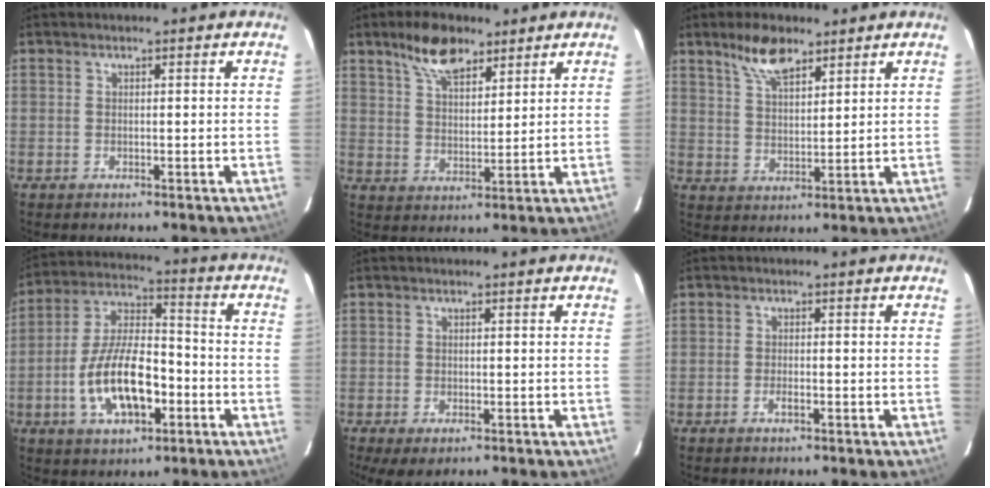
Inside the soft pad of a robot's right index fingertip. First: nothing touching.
{"total": 8.6, "force": [6.1, 3.4, 5.1], "torque": [-0.092, 0.009, 0.110]}
{"total": 7.2, "force": [5.2, 2.4, 4.3], "torque": [-0.078, 0.004, 0.099]}
{"total": 15.4, "force": [-5.0, 6.9, 12.8], "torque": [-0.252, 0.008, -0.082]}
{"total": 4.1, "force": [-2.4, 1.5, 2.9], "torque": [-0.059, -0.022, -0.035]}
{"total": 1.5, "force": [-0.9, 0.3, 1.1], "torque": [-0.025, 0.000, -0.016]}